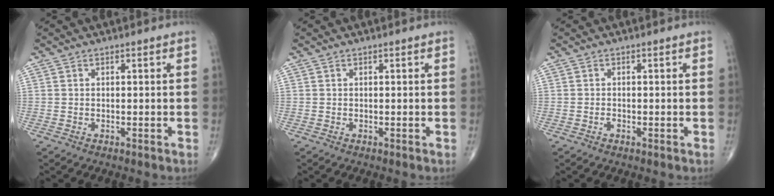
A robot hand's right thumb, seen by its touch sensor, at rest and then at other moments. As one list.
[{"total": 0.0}, {"total": 0.6, "force": [-0.4, 0.3, 0.3], "torque": [-0.003, 0.001, -0.008]}]